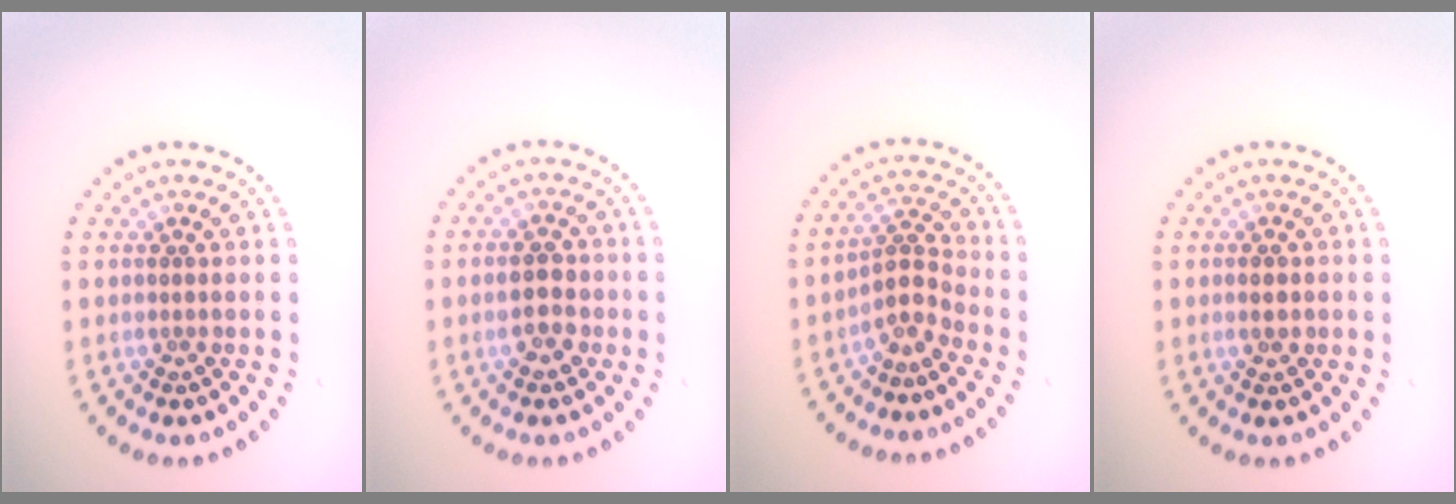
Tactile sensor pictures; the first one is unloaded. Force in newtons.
{"total": 2.6, "press": 2.6, "slide": 0.3}
{"total": 2.5, "press": 1.7, "slide": 1.8}
{"total": 1.6, "press": 1.6, "slide": 0.1}